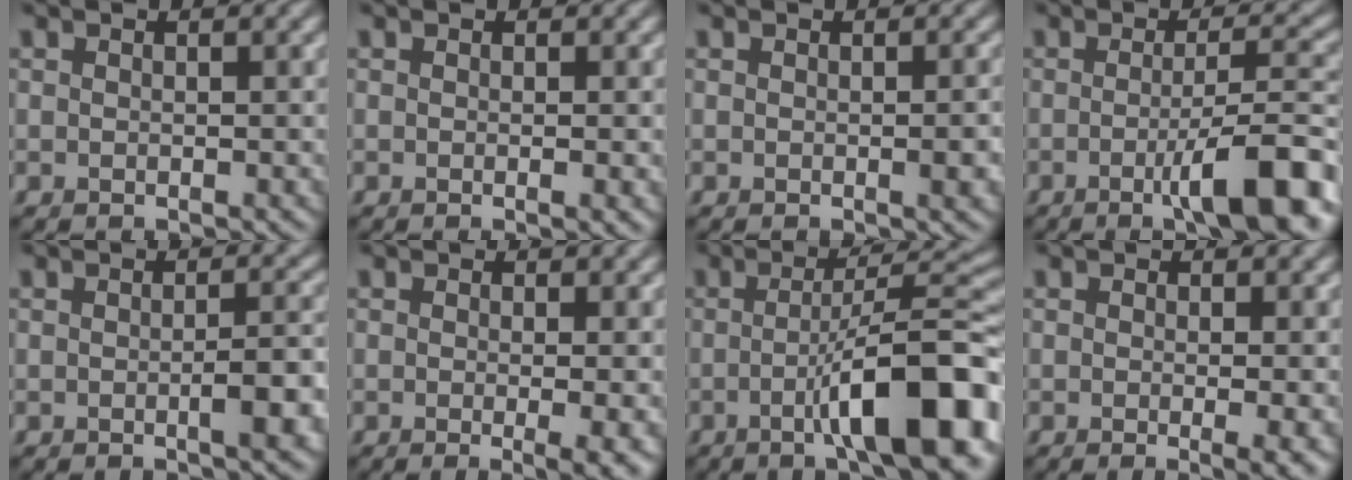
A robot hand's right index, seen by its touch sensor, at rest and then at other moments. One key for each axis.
{"total": 1.2, "fx": -0.1, "fy": 0.3, "fz": 1.2, "tx": -0.014, "ty": -0.002, "tz": -0.003}
{"total": 1.3, "fx": -0.2, "fy": 0.2, "fz": 1.3, "tx": -0.018, "ty": -0.002, "tz": -0.002}
{"total": 8.8, "fx": -3.1, "fy": 1.8, "fz": 8.1, "tx": -0.109, "ty": 0.008, "tz": -0.050}
{"total": 3.2, "fx": -0.8, "fy": 0.7, "fz": 3.1, "tx": -0.042, "ty": 0.003, "tz": -0.012}
{"total": 3.9, "fx": -0.7, "fy": 1.0, "fz": 3.7, "tx": -0.047, "ty": -0.010, "tz": -0.007}
{"total": 11.1, "fx": -3.6, "fy": 2.3, "fz": 10.2, "tx": -0.134, "ty": 0.016, "tz": -0.057}
{"total": 3.3, "fx": -0.6, "fy": 0.8, "fz": 3.1, "tx": -0.040, "ty": -0.008, "tz": -0.007}